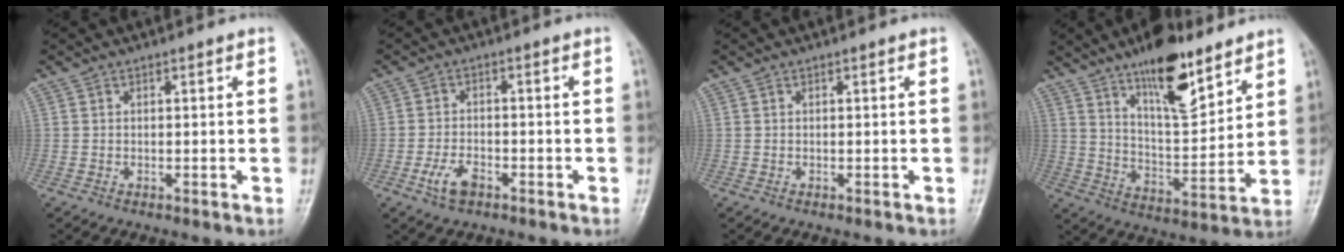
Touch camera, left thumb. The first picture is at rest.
{"total": 4.5, "force": [-2.4, 2.5, 2.9], "torque": [-0.058, 0.012, -0.045]}
{"total": 0.0}
{"total": 15.3, "force": [10.3, 5.3, 10.0], "torque": [-0.132, -0.065, 0.175]}